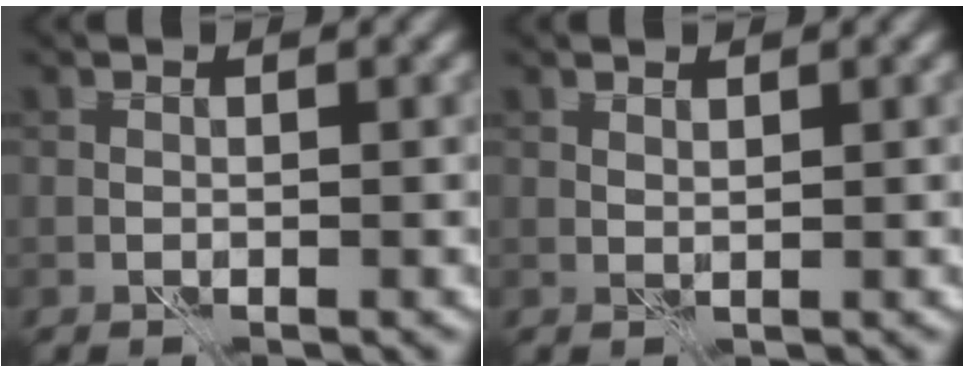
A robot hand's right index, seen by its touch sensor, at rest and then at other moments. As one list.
[{"total": 0.6, "force": [0.6, 0.1, 0.2], "torque": [-0.008, 0.000, 0.011]}]